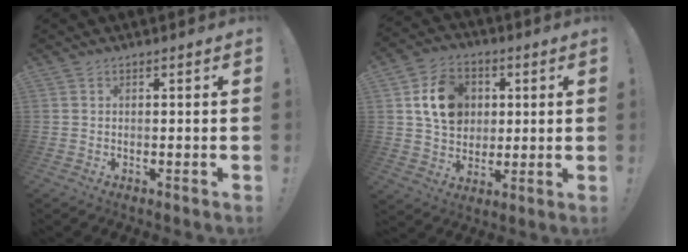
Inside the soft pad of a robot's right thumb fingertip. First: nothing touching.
{"total": 14.7, "force": [3.7, 12.0, 7.7], "torque": [-0.098, -0.004, 0.077]}